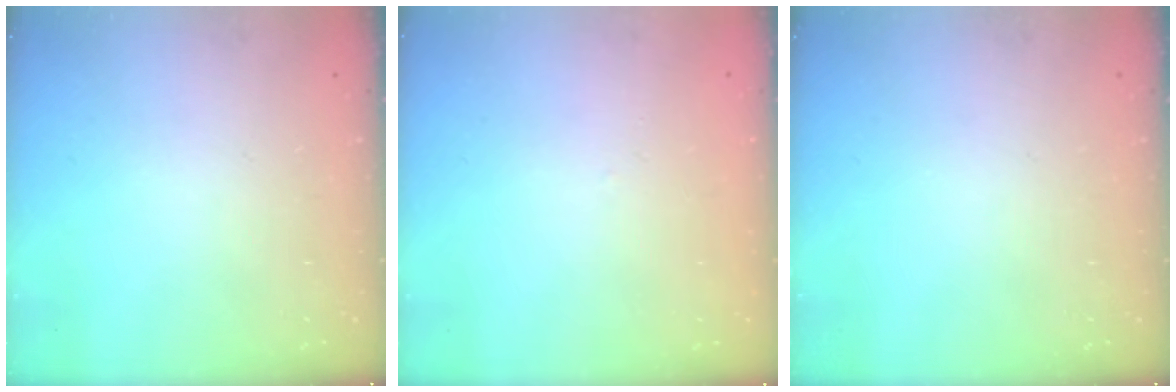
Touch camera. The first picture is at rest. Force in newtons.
{"total": 1.6, "press": 1.6, "slide": 0.3}
{"total": 0.0}